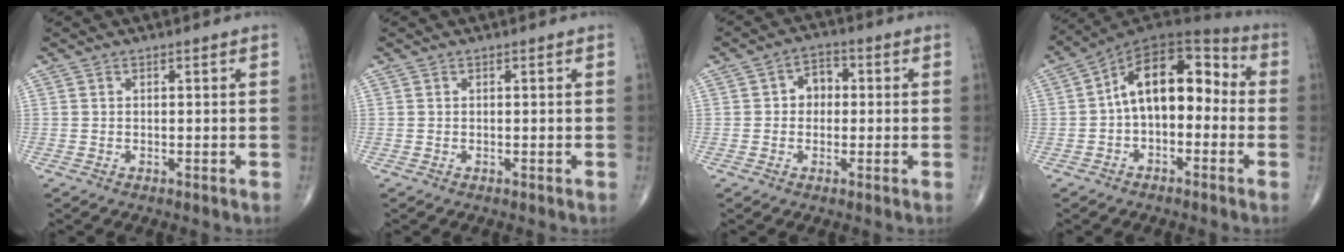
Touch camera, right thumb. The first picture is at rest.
{"total": 0.0}
{"total": 4.6, "force": [0.2, 3.7, 2.7], "torque": [-0.019, 0.016, -0.006]}
{"total": 14.4, "force": [-0.5, 8.7, 11.4], "torque": [-0.145, 0.052, -0.026]}